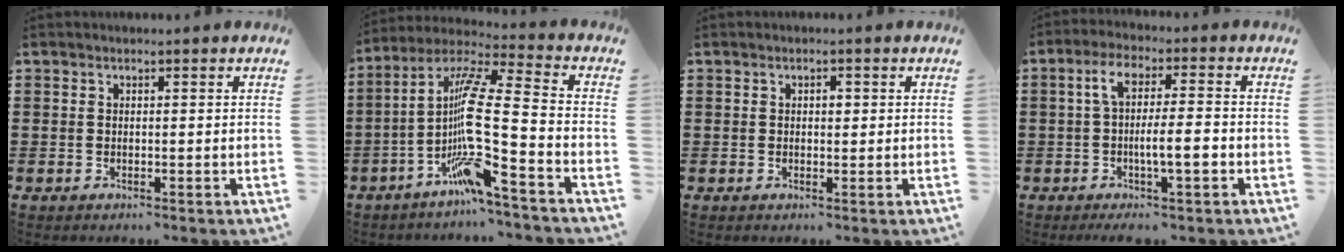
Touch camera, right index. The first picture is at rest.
{"total": 12.1, "force": [-5.2, 0.1, 10.9], "torque": [-0.245, -0.038, -0.118]}
{"total": 1.0, "force": [0.2, 0.6, 0.8], "torque": [-0.009, 0.000, 0.002]}
{"total": 7.5, "force": [-1.6, 1.9, 7.1], "torque": [-0.122, 0.009, -0.031]}